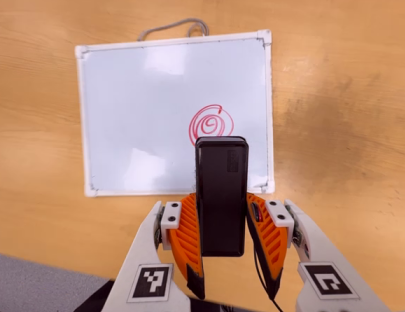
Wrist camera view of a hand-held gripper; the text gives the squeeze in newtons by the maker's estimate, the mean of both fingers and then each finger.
{"total": 3.3, "left": 1.8, "right": 4.7}